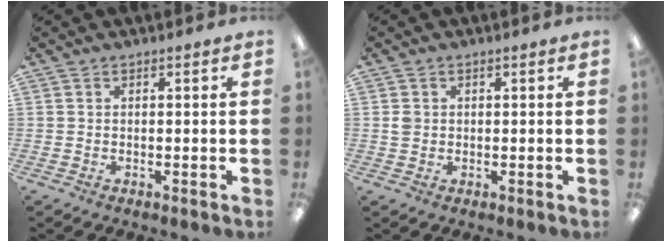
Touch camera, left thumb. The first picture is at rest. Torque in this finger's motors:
{"motor_torque": [-0.02, 0.01, -0.25, -0.02, 0.00]}